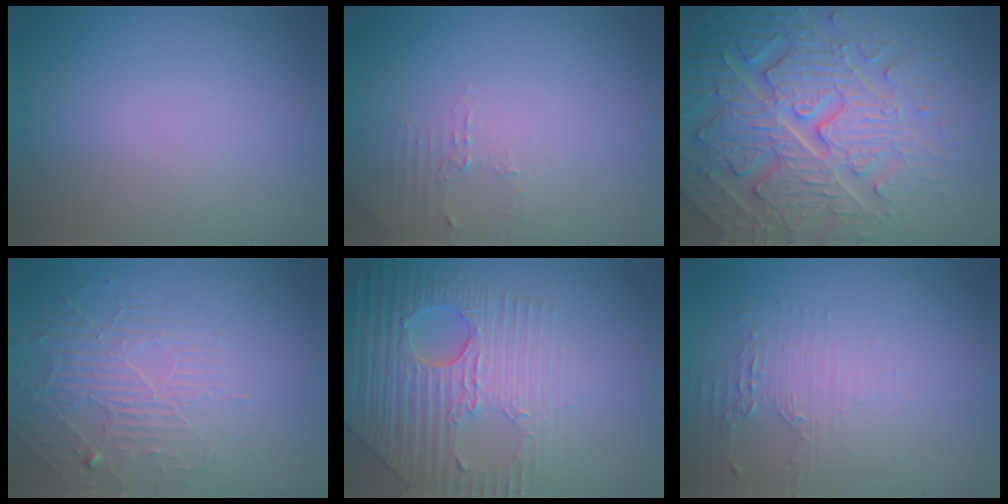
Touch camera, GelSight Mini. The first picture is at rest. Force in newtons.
{"total": 1.4, "press": 1.4, "slide": 0.4}
{"total": 8.1, "press": 7.9, "slide": 1.9}
{"total": 2.3, "press": 1.7, "slide": 1.6}
{"total": 6.1, "press": 5.2, "slide": 3.3}
{"total": 1.7, "press": 1.7, "slide": 0.3}